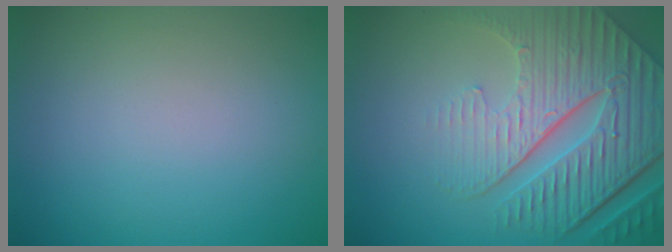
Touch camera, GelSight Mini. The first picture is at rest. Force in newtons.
{"total": 9.1, "press": 6.2, "slide": 6.6}